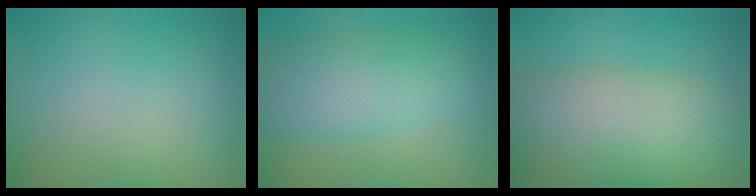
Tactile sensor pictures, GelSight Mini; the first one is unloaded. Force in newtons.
{"total": 5.9, "press": 5.9, "slide": 0.1}
{"total": 10.3, "press": 10.2, "slide": 0.7}